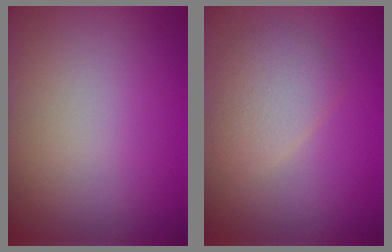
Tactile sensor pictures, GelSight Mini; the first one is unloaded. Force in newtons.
{"total": 2.8, "press": 2.8, "slide": 0.2}